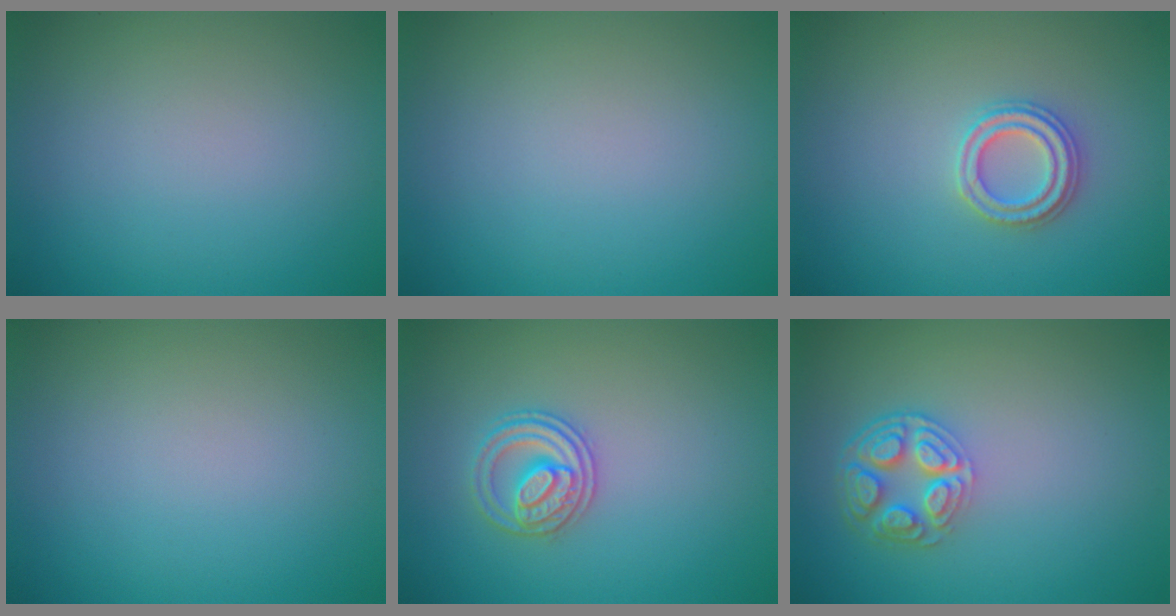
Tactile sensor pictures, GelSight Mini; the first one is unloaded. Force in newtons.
{"total": 0.0}
{"total": 2.4, "press": 2.4, "slide": 0.2}
{"total": 0.0}
{"total": 2.6, "press": 2.6, "slide": 0.5}
{"total": 4.6, "press": 3.5, "slide": 2.9}